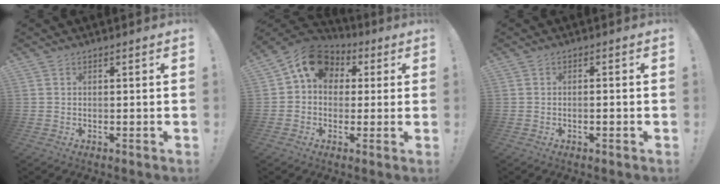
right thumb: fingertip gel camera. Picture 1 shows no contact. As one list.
[{"total": 12.0, "force": [3.5, 9.5, 6.4], "torque": [-0.102, 0.001, 0.074]}, {"total": 1.4, "force": [-0.9, 0.1, 1.1], "torque": [-0.023, 0.004, -0.015]}]